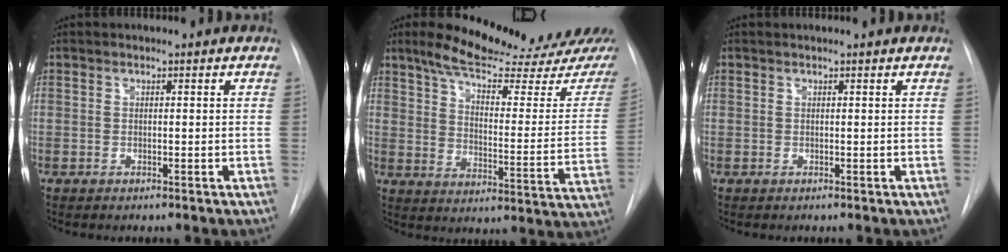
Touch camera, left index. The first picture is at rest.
{"total": 22.3, "force": [19.1, 2.4, 11.4], "torque": [-0.165, -0.056, 0.251]}
{"total": 1.9, "force": [1.8, 0.0, 0.6], "torque": [-0.011, 0.014, 0.022]}